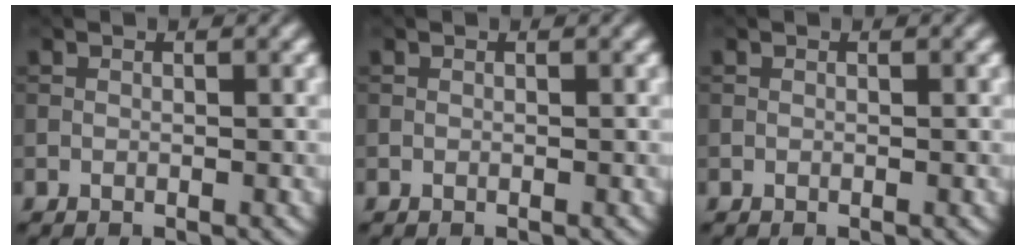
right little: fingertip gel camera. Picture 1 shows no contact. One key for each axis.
{"total": 0.0}
{"total": 0.0}